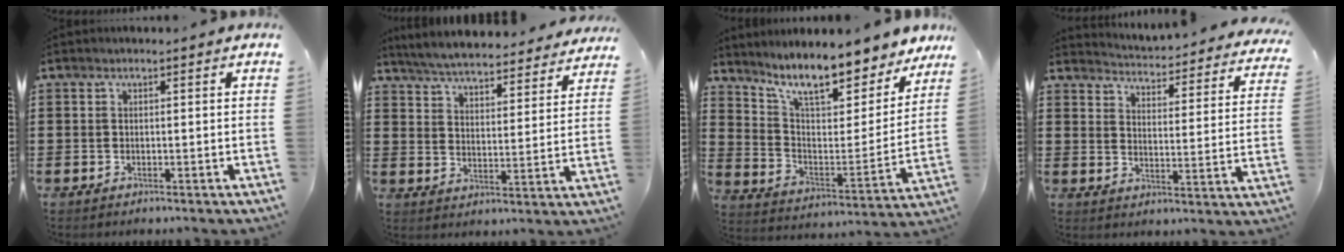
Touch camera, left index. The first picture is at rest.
{"total": 5.5, "force": [5.4, -0.4, 0.9], "torque": [-0.046, -0.041, 0.092]}
{"total": 11.2, "force": [9.3, 2.3, 5.8], "torque": [-0.125, -0.062, 0.157]}
{"total": 3.0, "force": [2.9, -0.6, 0.1], "torque": [-0.017, -0.041, 0.041]}